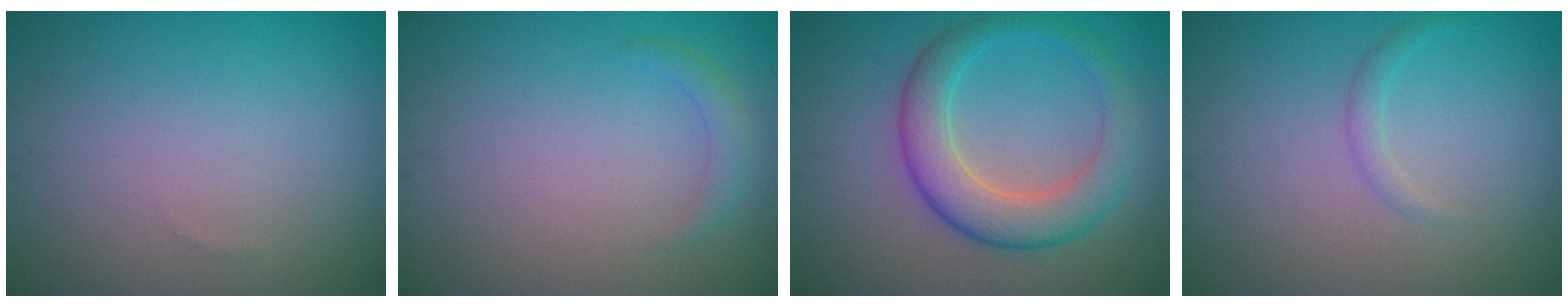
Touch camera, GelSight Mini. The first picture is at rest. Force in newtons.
{"total": 1.3, "press": 1.3, "slide": 0.1}
{"total": 5.2, "press": 5.2, "slide": 0.2}
{"total": 1.0, "press": 1.0, "slide": 0.1}